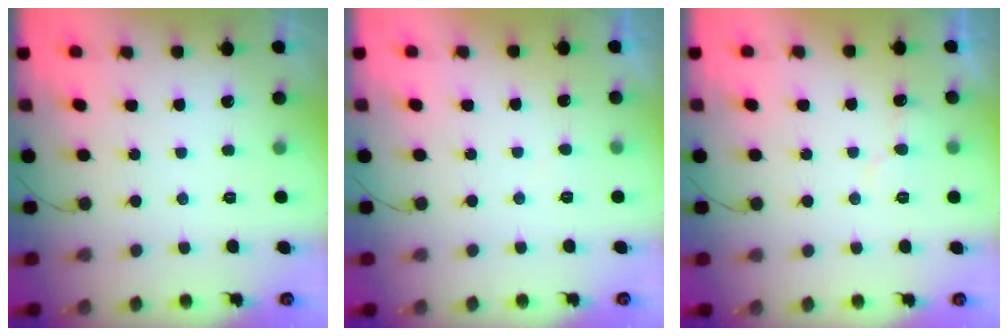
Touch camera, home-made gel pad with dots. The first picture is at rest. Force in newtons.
{"total": 2.3, "press": 2.3, "slide": 0.1}
{"total": 5.4, "press": 5.4, "slide": 0.2}